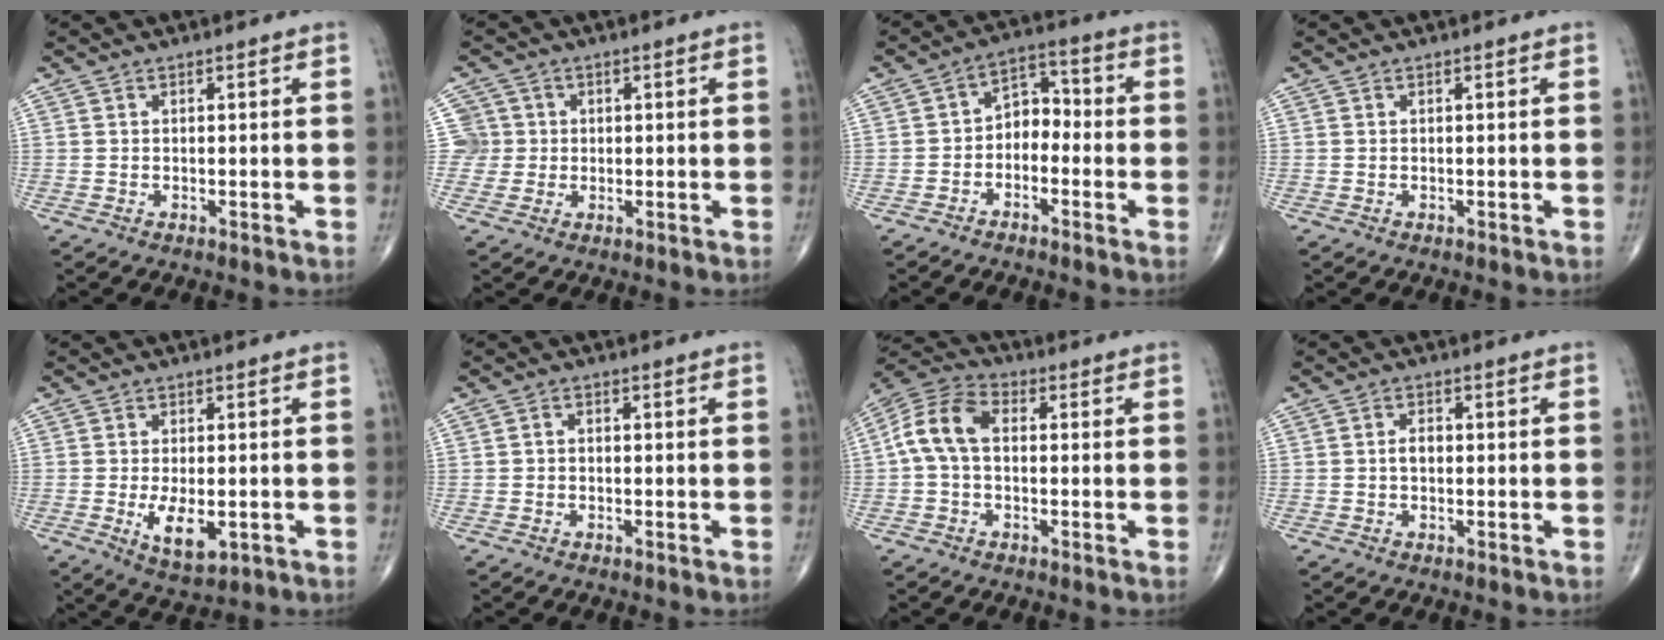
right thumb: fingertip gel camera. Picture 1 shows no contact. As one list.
[{"total": 4.4, "force": [0.4, 4.4, -0.2], "torque": [0.039, 0.010, 0.003]}, {"total": 6.1, "force": [-1.9, 4.4, 3.8], "torque": [-0.037, 0.040, -0.048]}, {"total": 0.0}, {"total": 6.9, "force": [-1.5, 3.3, 5.8], "torque": [-0.096, -0.013, -0.018]}, {"total": 1.1, "force": [-0.2, 0.9, 0.6], "torque": [-0.005, 0.005, -0.006]}, {"total": 9.6, "force": [0.3, 6.1, 7.4], "torque": [-0.148, 0.030, -0.004]}, {"total": 2.1, "force": [-0.2, 1.4, 1.6], "torque": [-0.023, 0.006, -0.006]}]